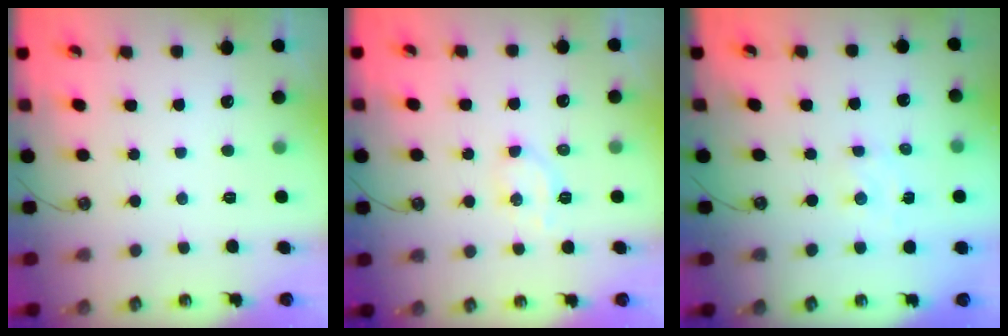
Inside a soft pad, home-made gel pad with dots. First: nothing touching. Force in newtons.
{"total": 4.0, "press": 3.9, "slide": 0.7}
{"total": 1.7, "press": 1.6, "slide": 0.3}